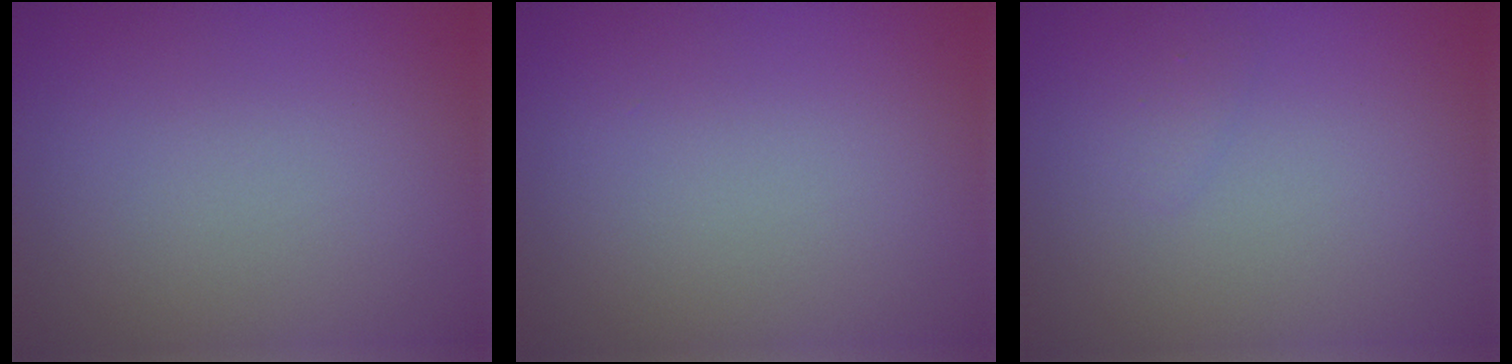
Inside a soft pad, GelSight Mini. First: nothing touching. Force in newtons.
{"total": 0.0}
{"total": 0.6, "press": 0.6, "slide": 0.0}